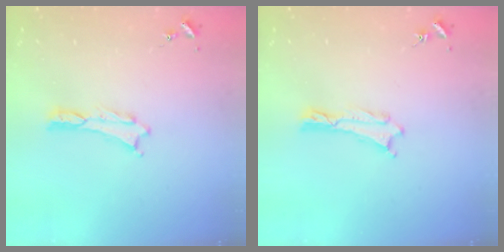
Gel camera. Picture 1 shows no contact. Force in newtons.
{"total": 0.0}